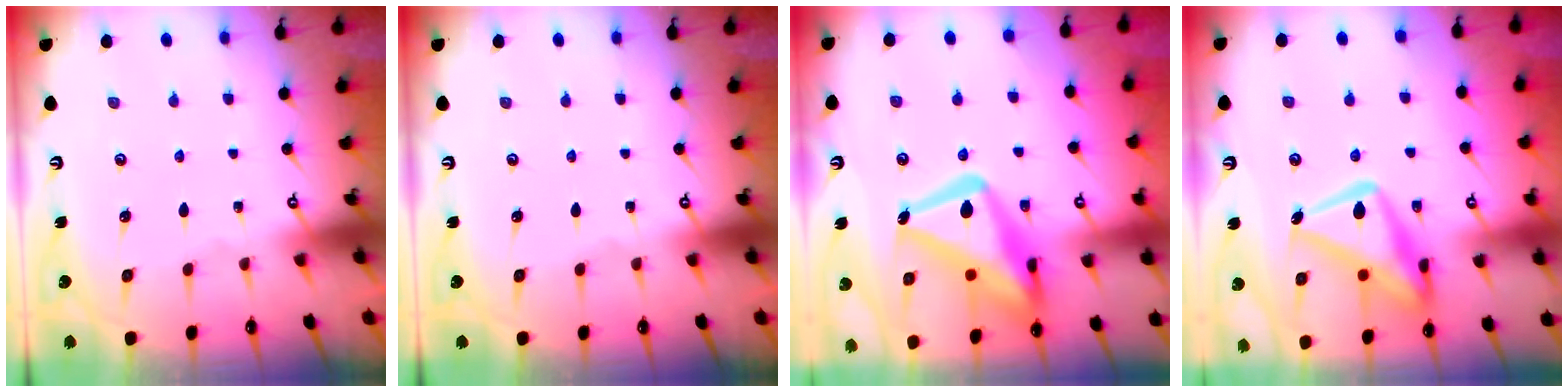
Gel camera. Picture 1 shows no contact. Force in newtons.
{"total": 0.0}
{"total": 22.2, "press": 22.2, "slide": 1.8}
{"total": 18.3, "press": 18.2, "slide": 1.5}